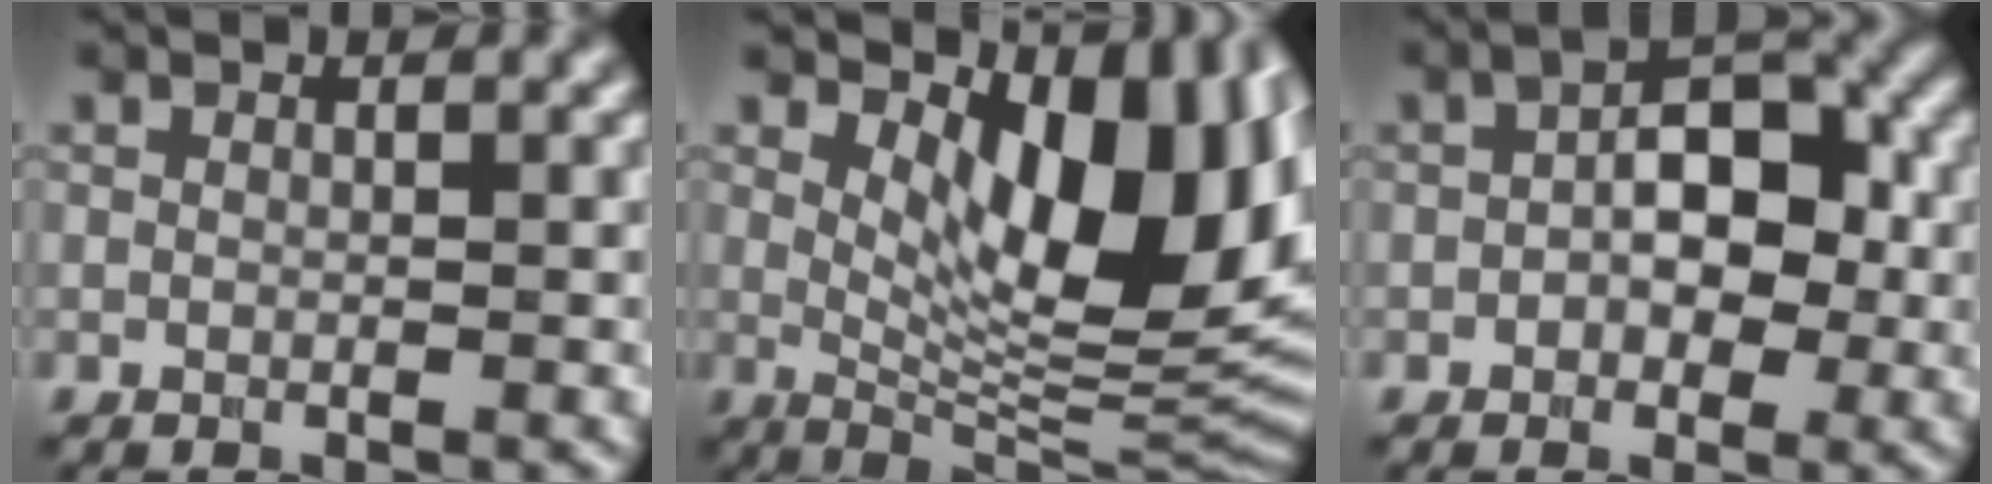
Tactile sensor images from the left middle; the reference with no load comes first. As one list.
[{"total": 12.5, "force": [4.0, 5.8, 10.3], "torque": [-0.126, -0.008, 0.079]}, {"total": 5.2, "force": [0.0, 3.0, 4.3], "torque": [-0.049, 0.015, -0.005]}]